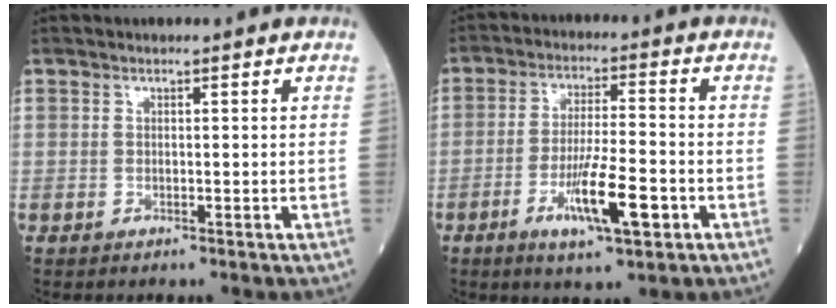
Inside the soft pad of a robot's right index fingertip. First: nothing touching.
{"total": 9.7, "force": [-3.8, 1.2, 8.8], "torque": [-0.159, -0.010, -0.063]}